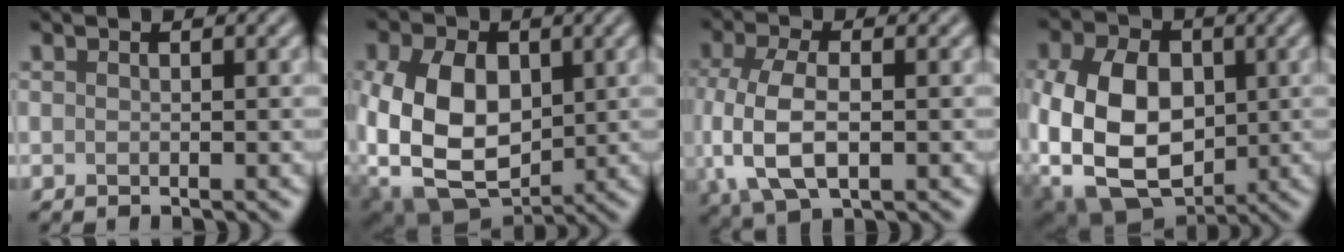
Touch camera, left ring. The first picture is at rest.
{"total": 10.9, "force": [0.0, 7.7, 7.7], "torque": [-0.168, -0.013, 0.004]}
{"total": 6.9, "force": [-0.8, 3.6, 5.8], "torque": [-0.134, -0.007, -0.015]}
{"total": 11.6, "force": [-1.2, 8.2, 8.1], "torque": [-0.171, -0.013, -0.026]}